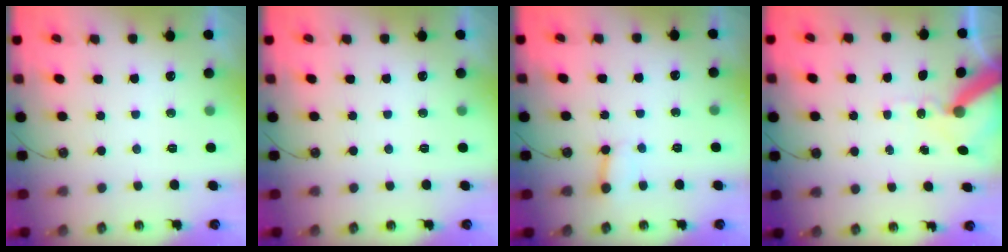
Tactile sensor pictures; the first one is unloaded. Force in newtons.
{"total": 0.0}
{"total": 2.5, "press": 2.5, "slide": 0.2}
{"total": 10.3, "press": 10.2, "slide": 1.4}